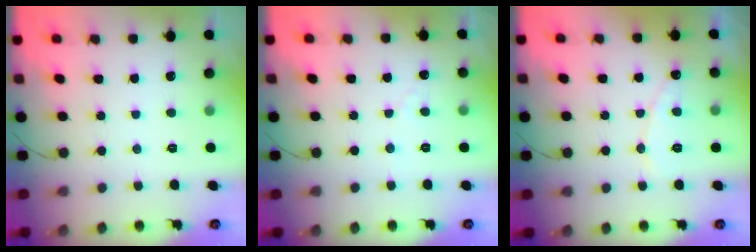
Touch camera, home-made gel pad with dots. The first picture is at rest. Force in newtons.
{"total": 1.9, "press": 1.9, "slide": 0.1}
{"total": 6.6, "press": 6.5, "slide": 0.6}